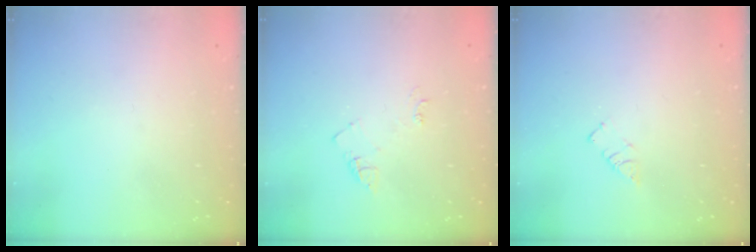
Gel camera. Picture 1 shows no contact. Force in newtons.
{"total": 5.5, "press": 5.5, "slide": 0.6}
{"total": 2.9, "press": 2.9, "slide": 0.4}